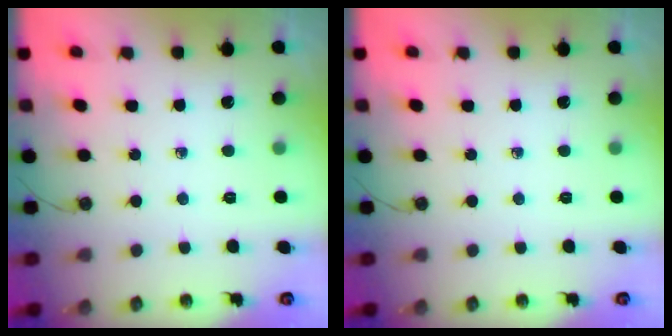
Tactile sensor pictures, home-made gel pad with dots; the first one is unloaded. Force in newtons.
{"total": 0.0}